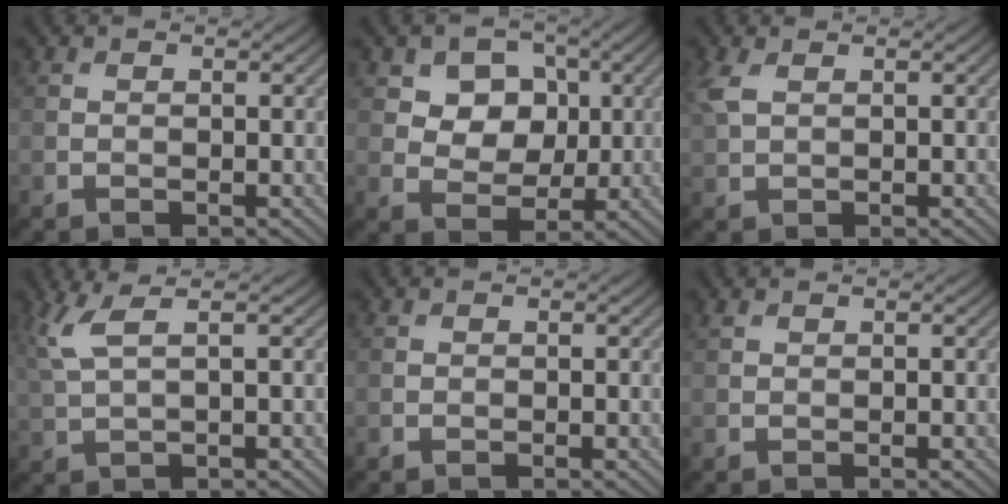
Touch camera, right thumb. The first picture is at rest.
{"total": 7.0, "force": [2.5, 5.5, 3.6], "torque": [-0.090, -0.012, 0.054]}
{"total": 3.0, "force": [1.1, 1.6, 2.2], "torque": [-0.073, 0.007, 0.025]}
{"total": 4.6, "force": [1.9, 1.1, 4.0], "torque": [-0.098, 0.012, 0.045]}
{"total": 0.0}
{"total": 0.7, "force": [0.6, 0.2, 0.4], "torque": [-0.013, 0.004, 0.014]}